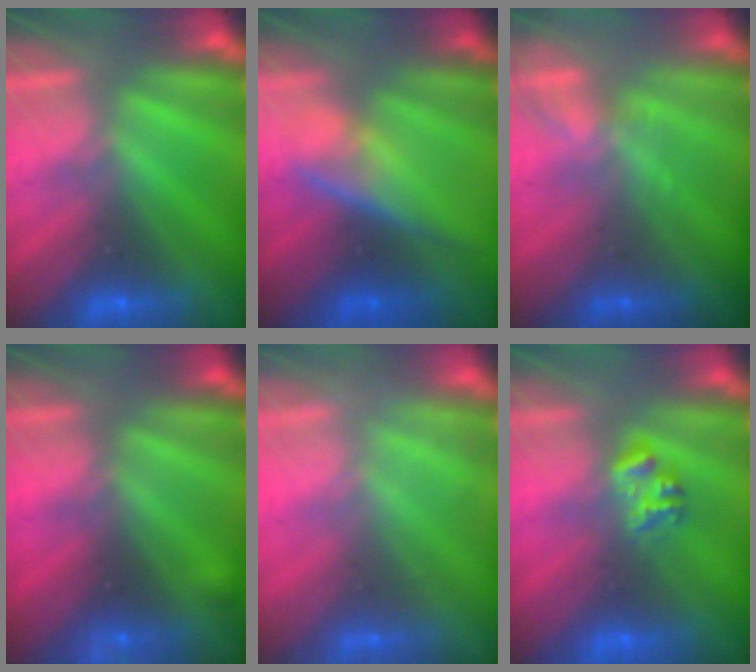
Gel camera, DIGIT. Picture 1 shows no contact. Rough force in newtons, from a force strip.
{"total": 2.8}
{"total": 1.8}
{"total": 2.4}
{"total": 2.6}
{"total": 2.3}